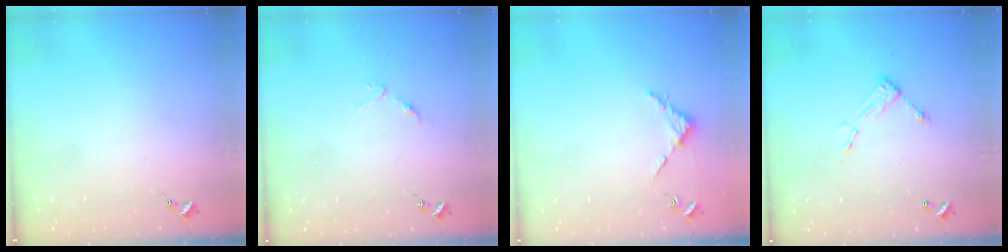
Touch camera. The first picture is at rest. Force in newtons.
{"total": 3.7, "press": 3.7, "slide": 0.3}
{"total": 2.7, "press": 2.7, "slide": 0.3}
{"total": 7.5, "press": 7.5, "slide": 0.3}